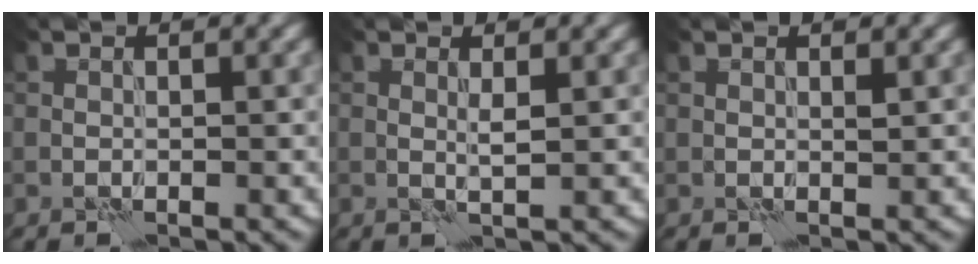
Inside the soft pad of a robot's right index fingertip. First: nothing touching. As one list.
[{"total": 1.0, "force": [0.5, -0.2, 0.8], "torque": [-0.017, 0.002, 0.007]}, {"total": 0.6, "force": [0.4, 0.0, 0.4], "torque": [-0.007, 0.004, 0.007]}]